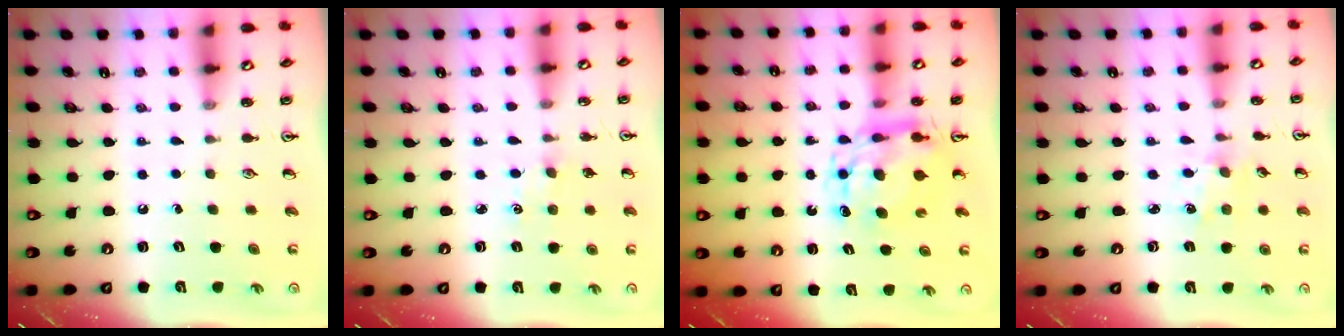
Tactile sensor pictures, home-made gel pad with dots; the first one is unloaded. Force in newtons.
{"total": 1.1, "press": 1.1, "slide": 0.3}
{"total": 9.7, "press": 9.7, "slide": 0.8}
{"total": 1.3, "press": 1.3, "slide": 0.2}